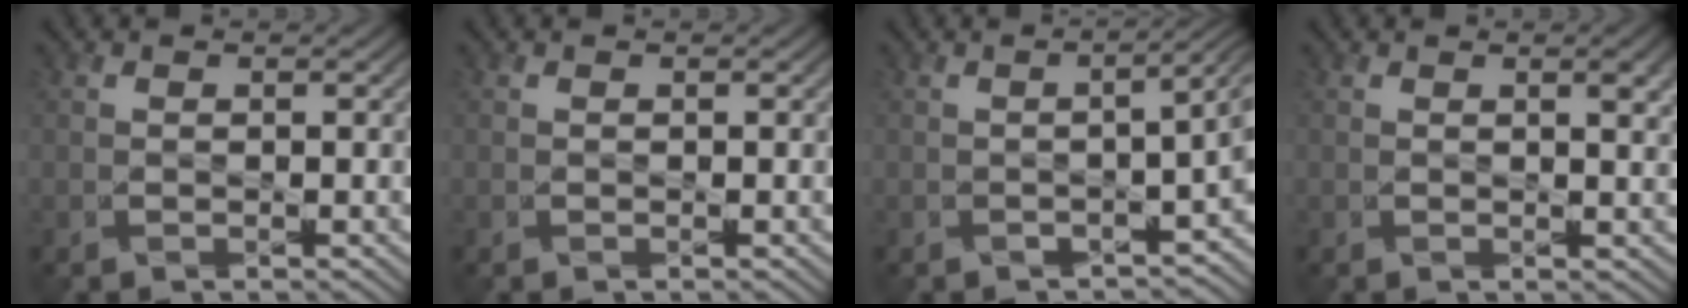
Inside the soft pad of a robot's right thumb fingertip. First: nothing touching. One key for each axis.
{"total": 0.0}
{"total": 4.8, "fx": -1.5, "fy": 1.5, "fz": 4.3, "tx": -0.051, "ty": -0.007, "tz": -0.021}
{"total": 2.7, "fx": 1.2, "fy": 0.6, "fz": 2.4, "tx": -0.036, "ty": 0.001, "tz": 0.020}